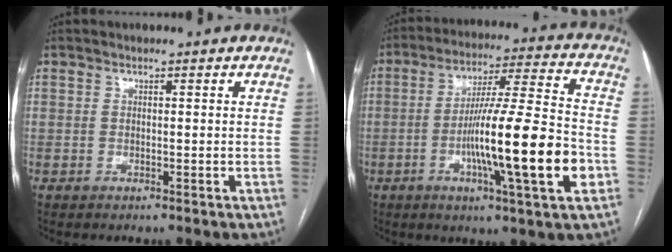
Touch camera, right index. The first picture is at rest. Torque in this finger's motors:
{"motor_torque": [1.58, -0.56, 0.88, 0.21]}